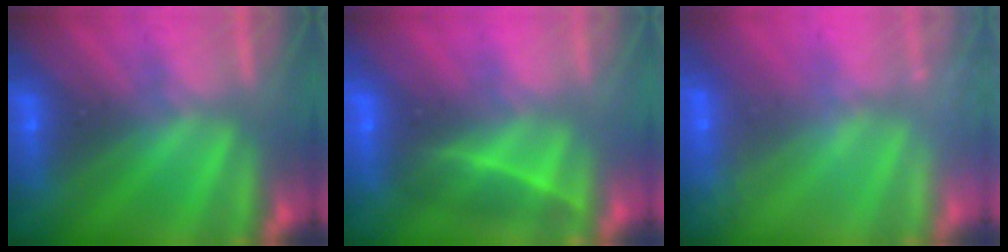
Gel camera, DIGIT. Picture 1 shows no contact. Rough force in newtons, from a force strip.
{"total": 1.9}
{"total": 2.4}